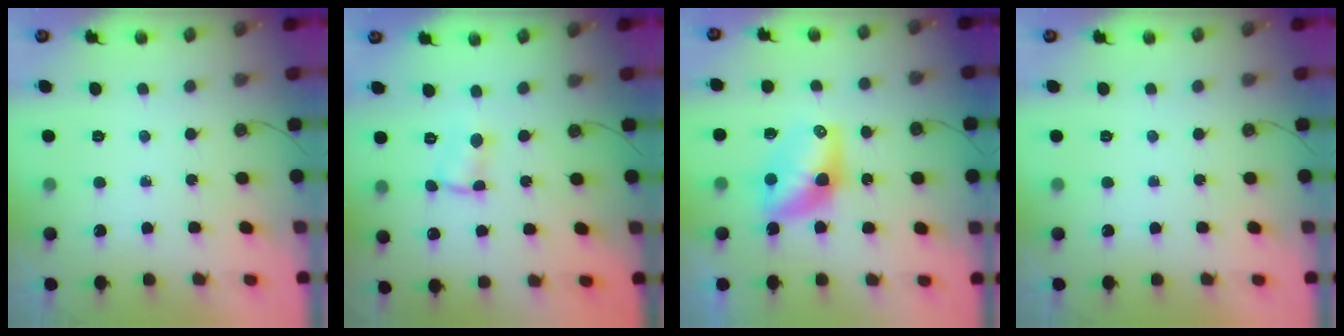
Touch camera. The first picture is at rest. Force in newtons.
{"total": 1.5, "press": 1.5, "slide": 0.2}
{"total": 8.6, "press": 8.5, "slide": 0.8}
{"total": 0.0}